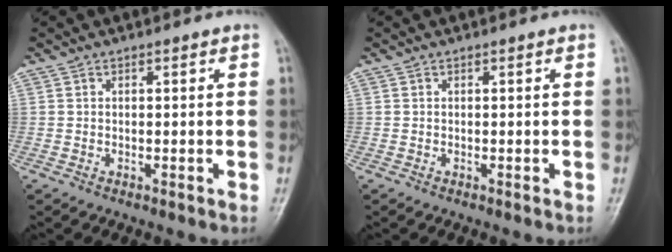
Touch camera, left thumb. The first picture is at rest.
{"total": 0.0}